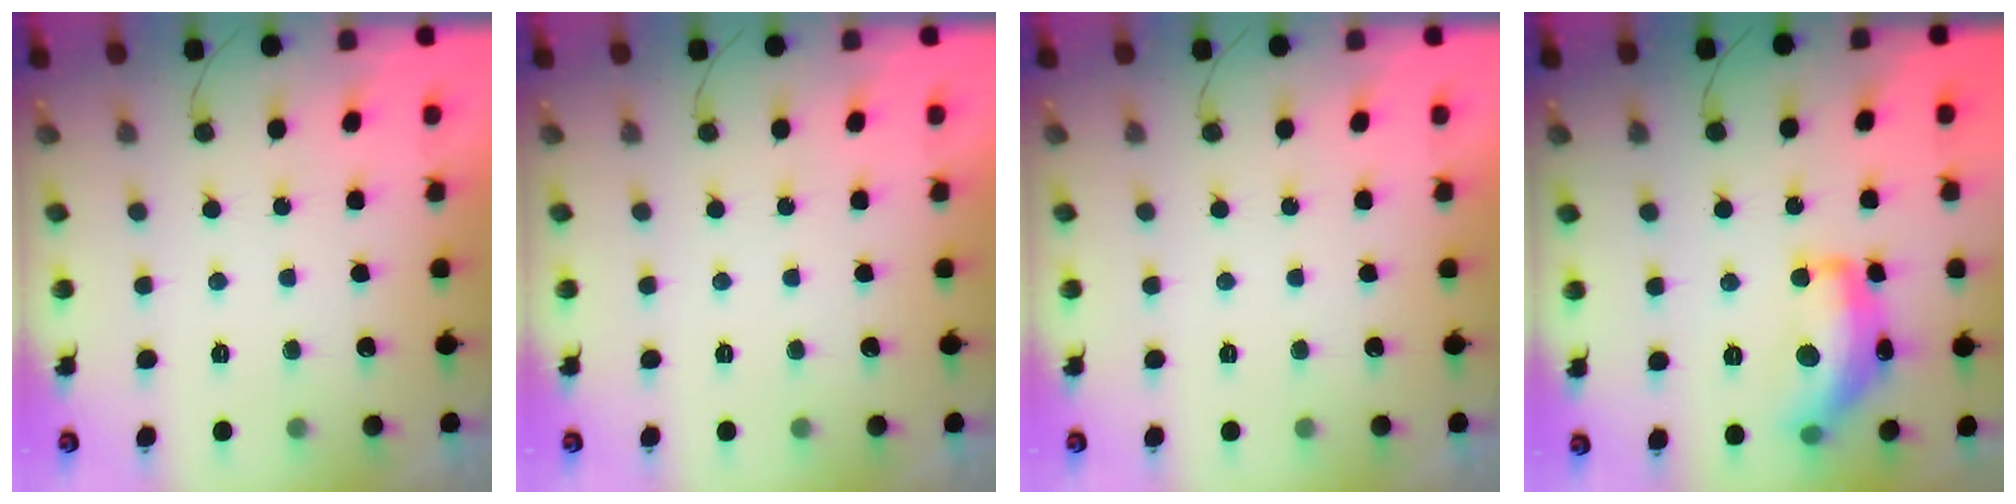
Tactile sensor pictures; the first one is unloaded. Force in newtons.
{"total": 0.0}
{"total": 0.0}
{"total": 16.5, "press": 16.5, "slide": 1.0}